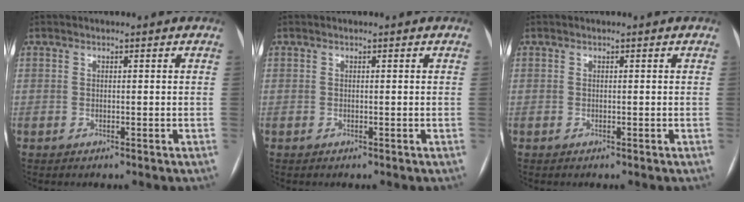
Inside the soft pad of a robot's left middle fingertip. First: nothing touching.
{"total": 0.0}
{"total": 0.0}